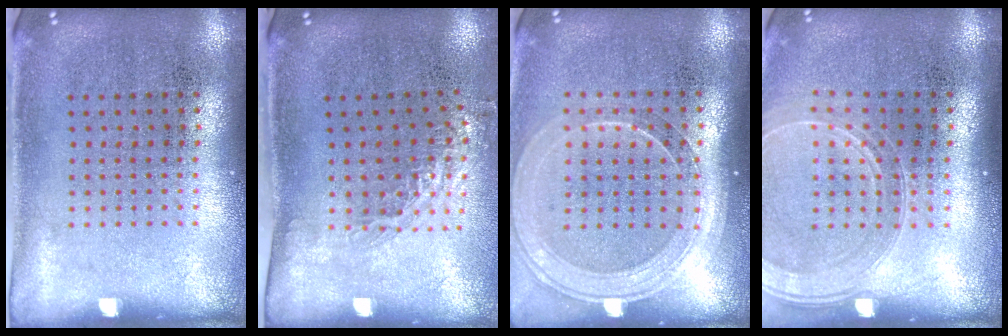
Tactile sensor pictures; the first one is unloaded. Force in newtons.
{"total": 1.2, "press": 1.0, "slide": 0.8}
{"total": 1.8, "press": 1.6, "slide": 0.8}
{"total": 1.7, "press": 1.6, "slide": 0.6}